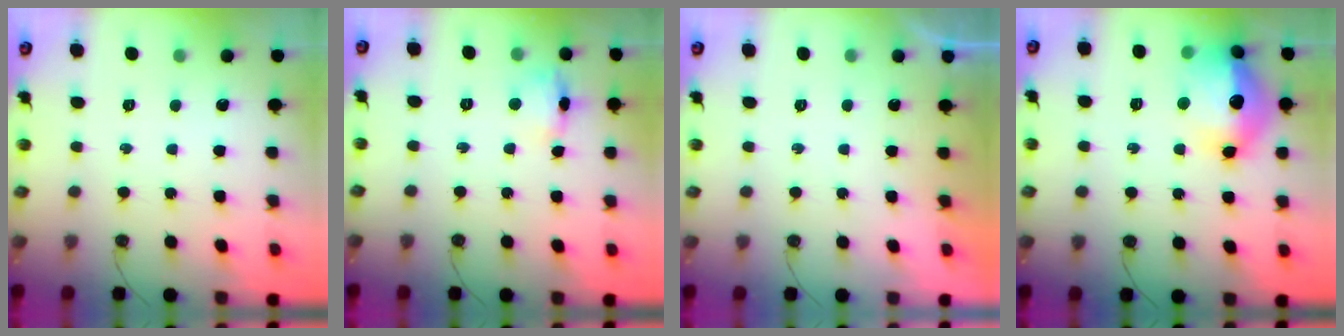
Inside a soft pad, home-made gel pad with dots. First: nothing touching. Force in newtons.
{"total": 7.1, "press": 7.0, "slide": 1.1}
{"total": 0.0}
{"total": 18.2, "press": 18.2, "slide": 1.5}